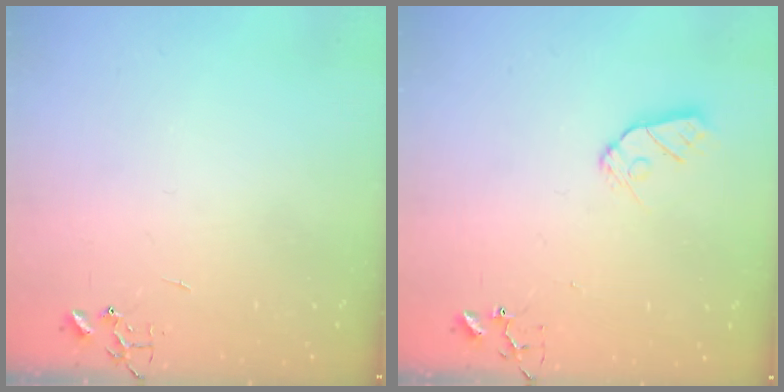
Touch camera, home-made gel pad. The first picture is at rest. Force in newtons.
{"total": 7.6, "press": 7.6, "slide": 0.5}